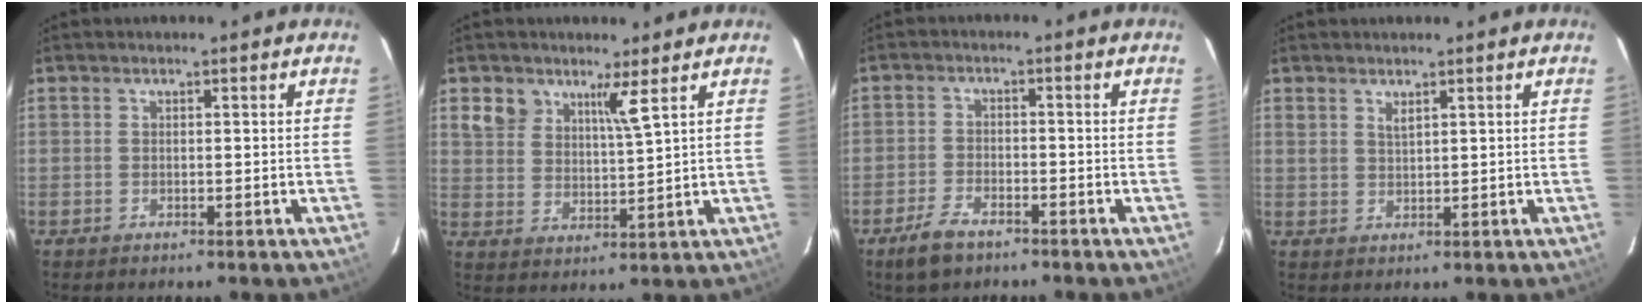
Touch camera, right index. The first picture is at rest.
{"total": 5.4, "force": [3.7, 2.4, 3.2], "torque": [-0.058, -0.002, 0.069]}
{"total": 6.2, "force": [-4.4, 2.9, 3.2], "torque": [-0.084, -0.001, -0.082]}
{"total": 1.6, "force": [1.3, 0.5, 0.8], "torque": [-0.013, 0.001, 0.023]}